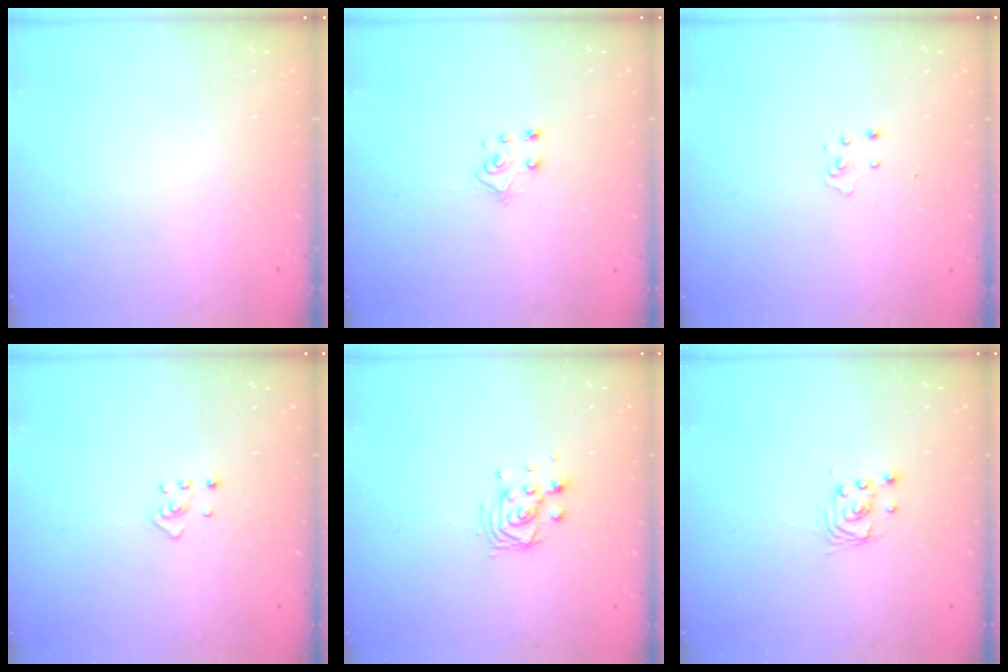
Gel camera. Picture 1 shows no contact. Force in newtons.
{"total": 5.6, "press": 5.6, "slide": 0.4}
{"total": 2.7, "press": 2.7, "slide": 0.3}
{"total": 2.4, "press": 2.3, "slide": 0.4}
{"total": 5.9, "press": 5.9, "slide": 0.5}
{"total": 2.8, "press": 2.8, "slide": 0.1}